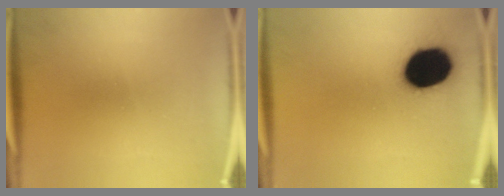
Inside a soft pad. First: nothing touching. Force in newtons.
{"total": 17.3}